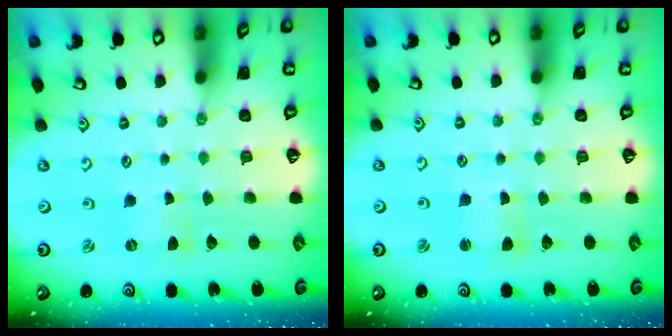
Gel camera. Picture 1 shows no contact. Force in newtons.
{"total": 2.2, "press": 2.2, "slide": 0.3}